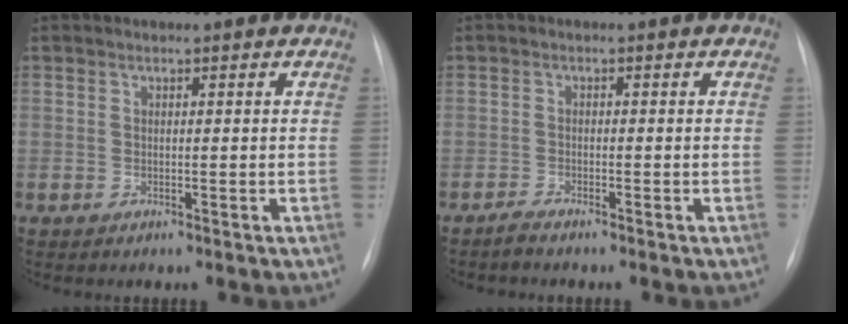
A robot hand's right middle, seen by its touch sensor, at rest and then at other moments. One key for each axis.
{"total": 1.2, "fx": -1.1, "fy": -0.2, "fz": 0.3, "tx": -0.018, "ty": -0.006, "tz": -0.022}